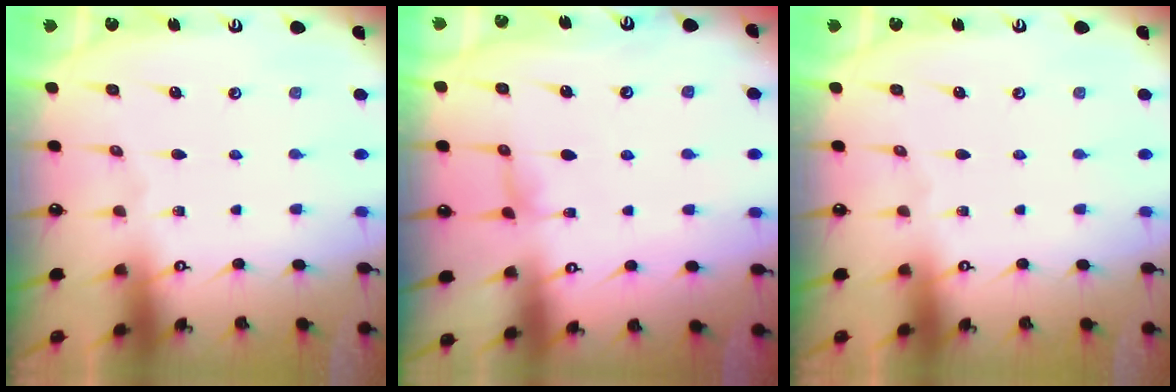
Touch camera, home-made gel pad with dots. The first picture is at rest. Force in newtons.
{"total": 0.0}
{"total": 0.0}